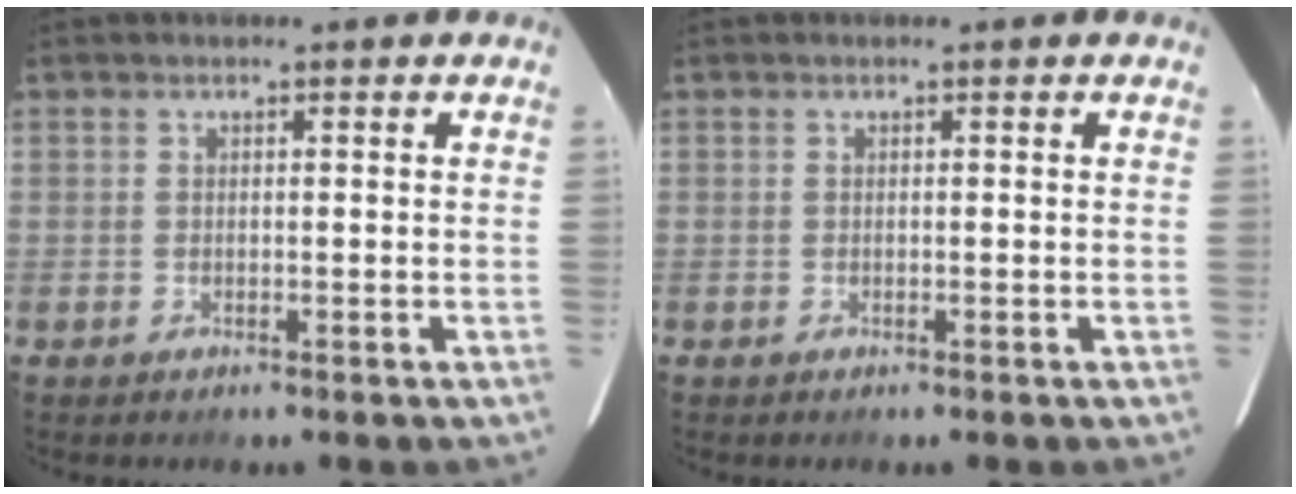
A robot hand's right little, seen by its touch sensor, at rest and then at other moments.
{"total": 0.0}